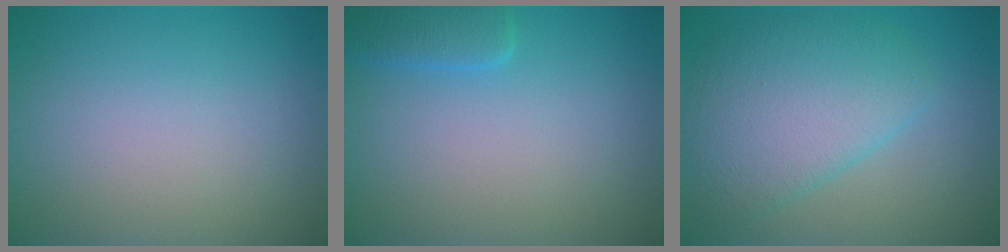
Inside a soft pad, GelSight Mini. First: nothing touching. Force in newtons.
{"total": 2.0, "press": 2.0, "slide": 0.1}
{"total": 6.1, "press": 6.1, "slide": 0.1}